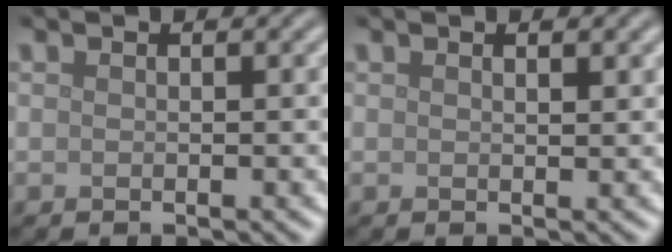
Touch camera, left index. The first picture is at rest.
{"total": 0.6, "force": [0.4, 0.1, 0.4], "torque": [-0.006, -0.001, 0.008]}